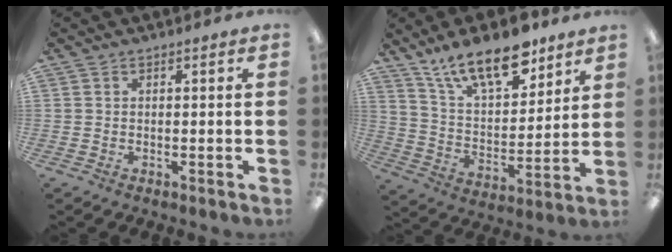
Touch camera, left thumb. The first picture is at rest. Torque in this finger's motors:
{"motor_torque": [0.18, 0.18, 1.40, -1.37, 0.31]}